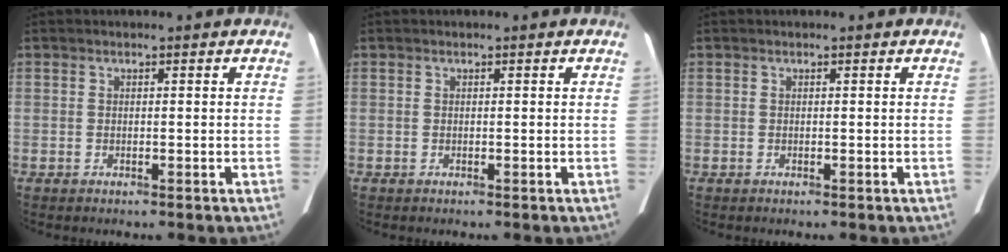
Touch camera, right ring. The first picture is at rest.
{"total": 0.0}
{"total": 0.0}